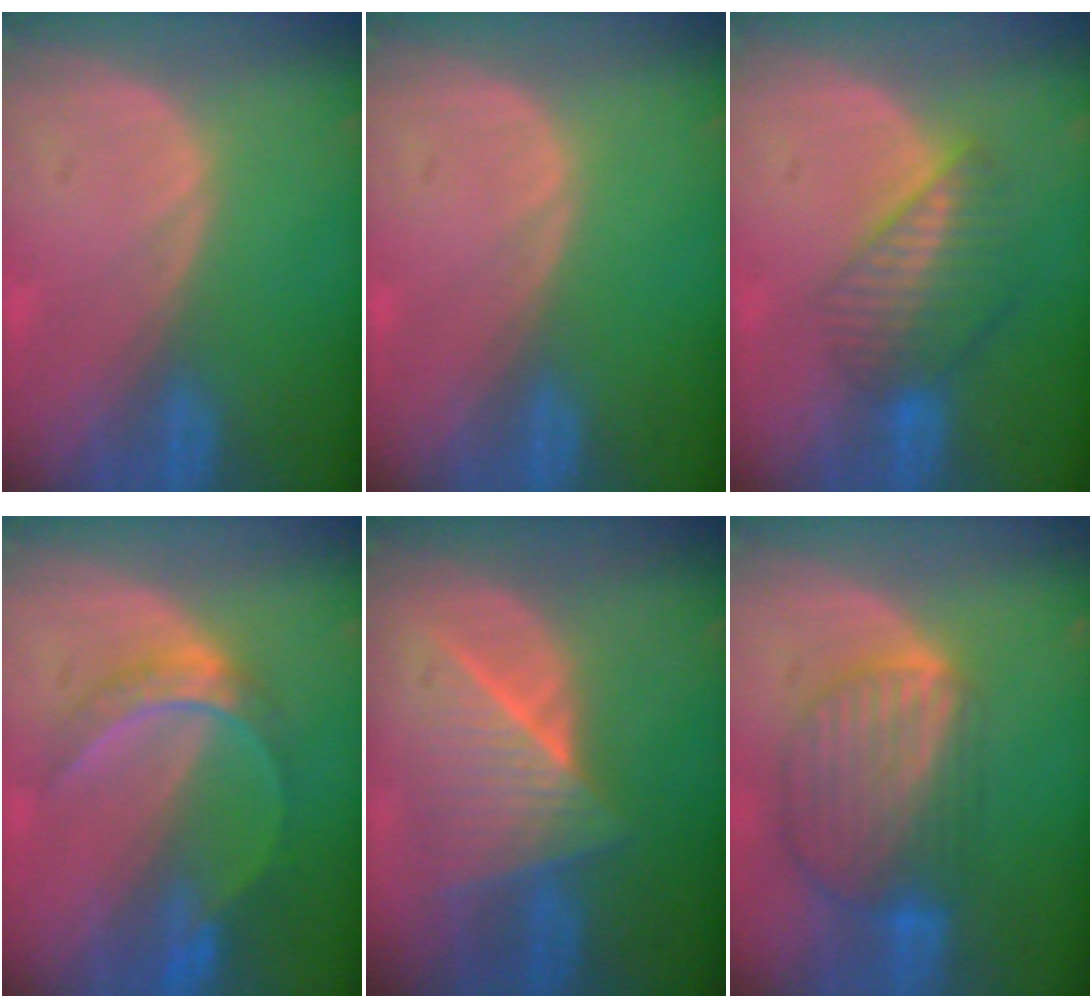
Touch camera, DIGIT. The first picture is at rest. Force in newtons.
{"total": 0.0}
{"total": 7.0, "press": 6.0, "slide": 3.5}
{"total": 6.2, "press": 5.5, "slide": 2.9}
{"total": 7.4, "press": 7.4, "slide": 0.5}
{"total": 9.1, "press": 7.8, "slide": 4.7}